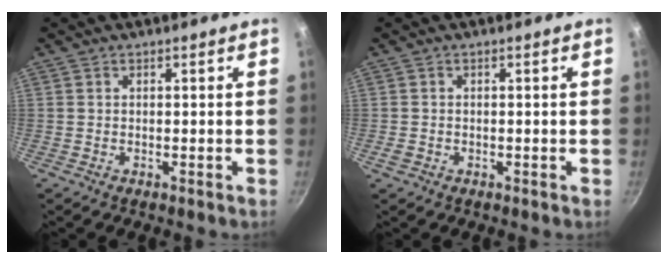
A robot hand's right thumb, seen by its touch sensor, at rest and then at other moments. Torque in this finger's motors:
{"motor_torque": [0.45, 0.29, -0.30, 0.01, -0.02]}